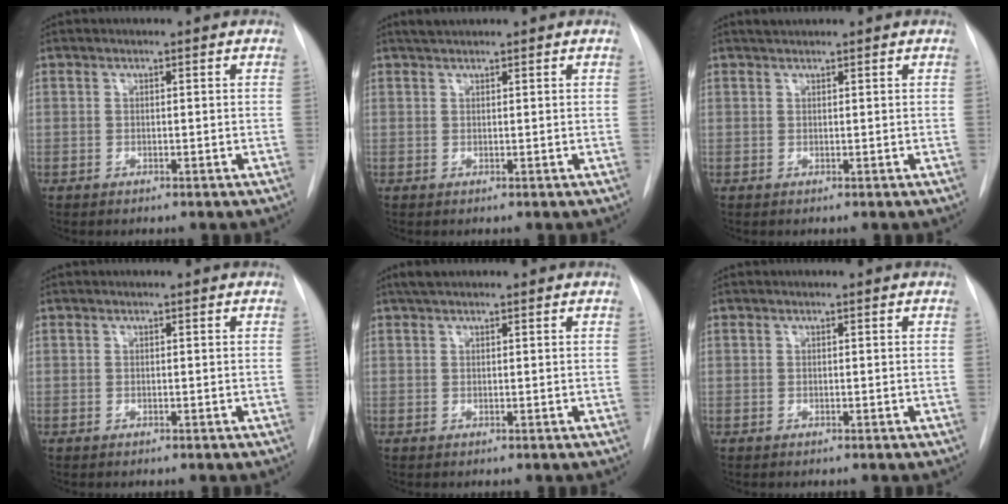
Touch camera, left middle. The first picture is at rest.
{"total": 1.3, "force": [1.3, 0.2, 0.4], "torque": [-0.013, 0.009, 0.026]}
{"total": 0.9, "force": [0.9, 0.1, 0.2], "torque": [-0.010, 0.007, 0.020]}
{"total": 0.0}
{"total": 2.0, "force": [1.5, 0.6, 1.0], "torque": [-0.022, 0.015, 0.028]}
{"total": 0.0}